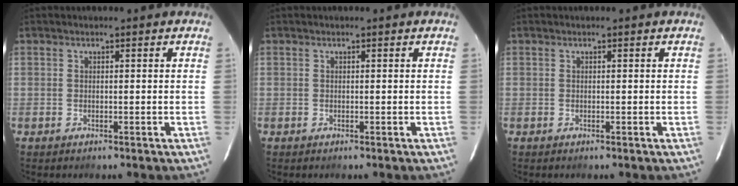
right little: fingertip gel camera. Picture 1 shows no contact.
{"total": 0.0}
{"total": 0.0}